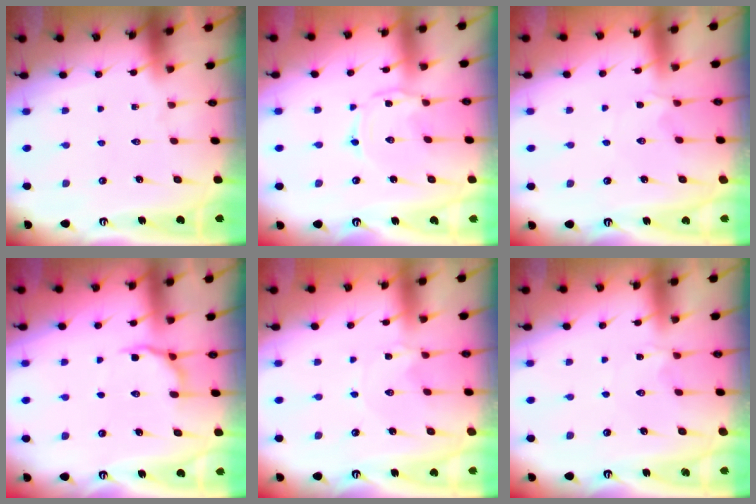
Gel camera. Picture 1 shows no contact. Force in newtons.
{"total": 1.3, "press": 1.3, "slide": 0.2}
{"total": 1.3, "press": 1.3, "slide": 0.4}
{"total": 6.8, "press": 6.3, "slide": 2.5}
{"total": 0.0}
{"total": 3.0, "press": 3.0, "slide": 0.5}